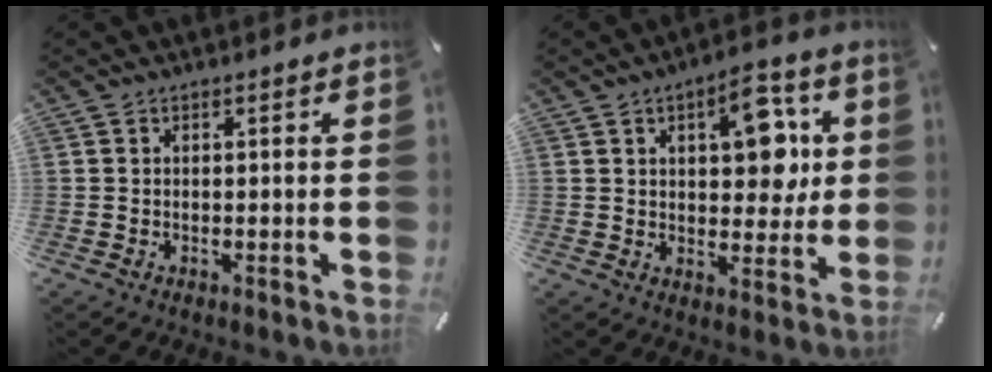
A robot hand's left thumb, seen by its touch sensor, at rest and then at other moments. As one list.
[{"total": 12.3, "force": [4.3, 6.9, 9.2], "torque": [-0.112, -0.012, 0.068]}]